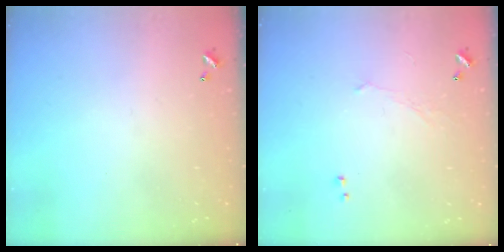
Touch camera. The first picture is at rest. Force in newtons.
{"total": 0.0}